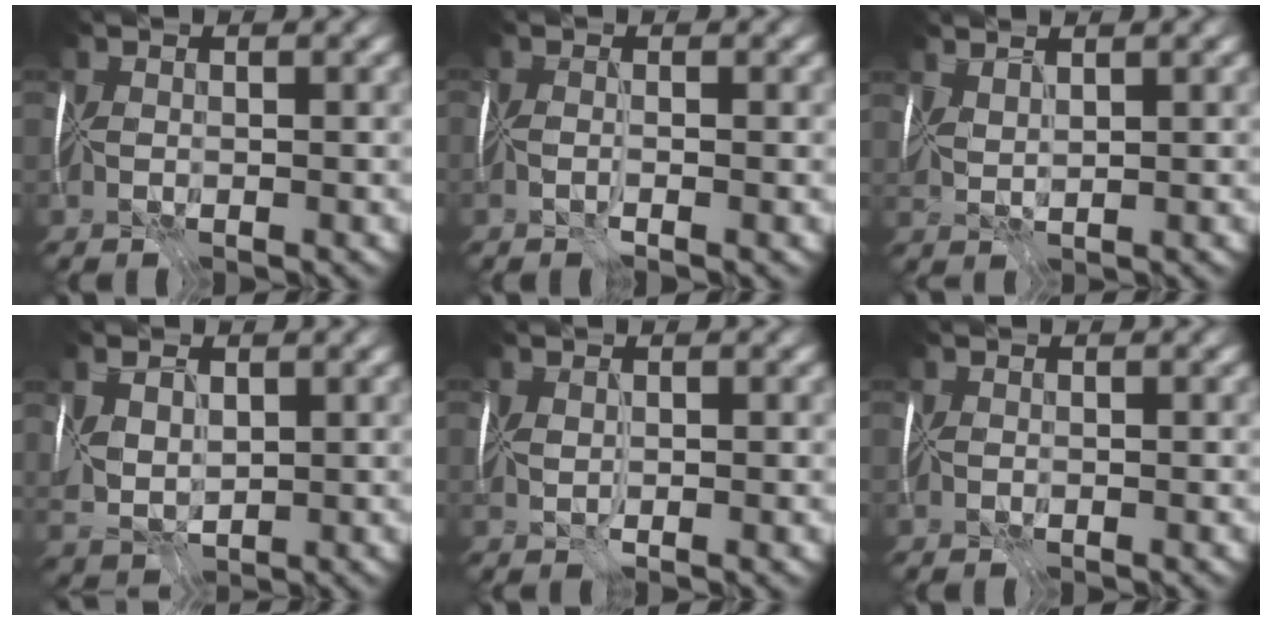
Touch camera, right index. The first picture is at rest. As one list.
[{"total": 1.6, "force": [-1.1, -1.1, 0.1], "torque": [-0.009, -0.010, -0.017]}, {"total": 1.3, "force": [1.0, -0.9, 0.2], "torque": [-0.016, -0.002, 0.030]}, {"total": 3.9, "force": [0.6, 2.5, 2.8], "torque": [-0.076, 0.002, 0.022]}, {"total": 0.6, "force": [-0.1, -0.6, 0.1], "torque": [-0.007, -0.006, 0.007]}, {"total": 0.0}]